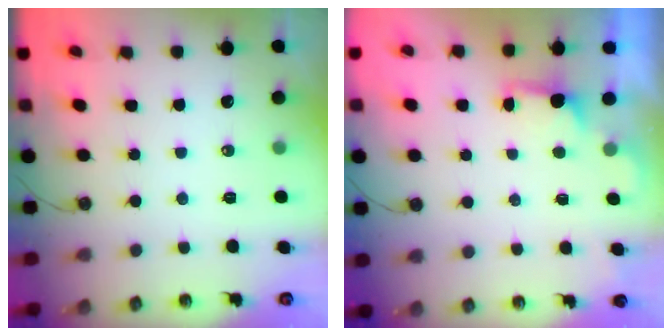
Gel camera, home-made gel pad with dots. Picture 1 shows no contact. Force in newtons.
{"total": 1.2, "press": 0.8, "slide": 0.8}